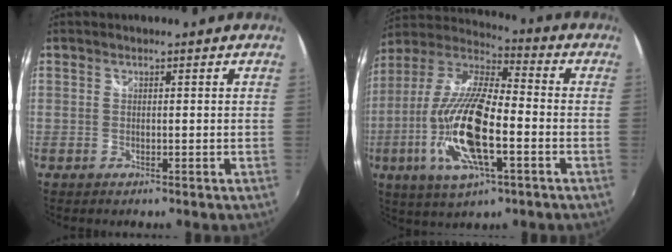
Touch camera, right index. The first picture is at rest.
{"total": 20.6, "force": [-5.8, 6.8, 18.6], "torque": [-0.382, -0.020, -0.117]}